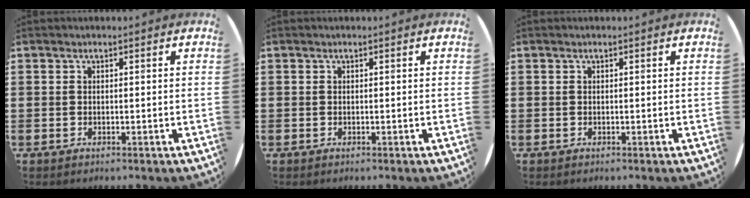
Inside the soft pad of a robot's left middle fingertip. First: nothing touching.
{"total": 0.0}
{"total": 0.0}